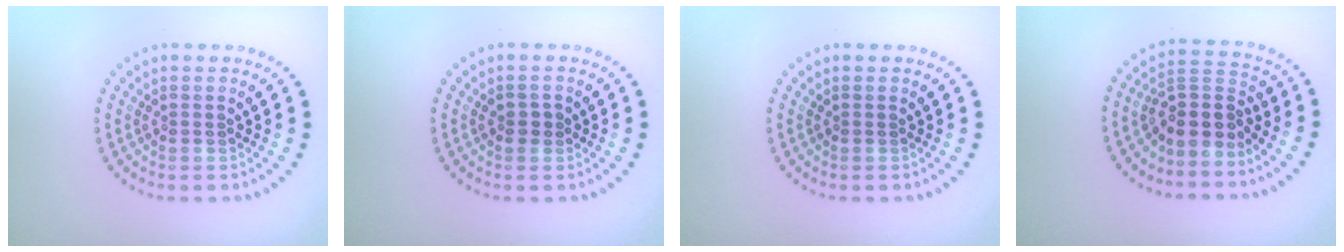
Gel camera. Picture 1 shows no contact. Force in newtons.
{"total": 1.2, "press": 1.2, "slide": 0.1}
{"total": 0.0}
{"total": 3.7, "press": 2.9, "slide": 2.4}